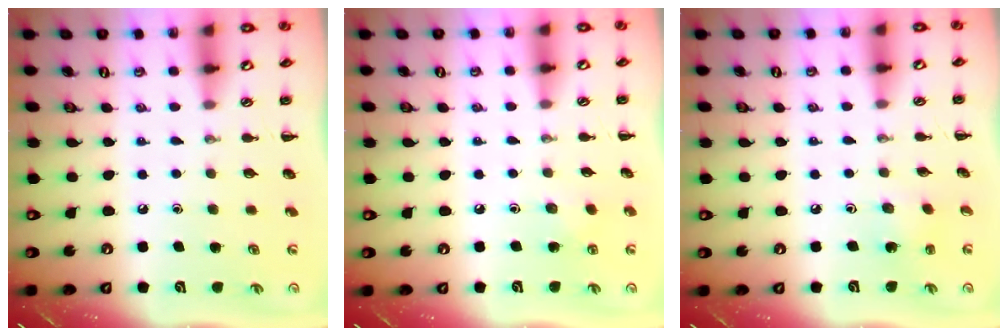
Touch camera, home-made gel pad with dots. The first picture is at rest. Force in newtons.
{"total": 3.0, "press": 2.9, "slide": 0.9}
{"total": 1.8, "press": 1.6, "slide": 0.6}